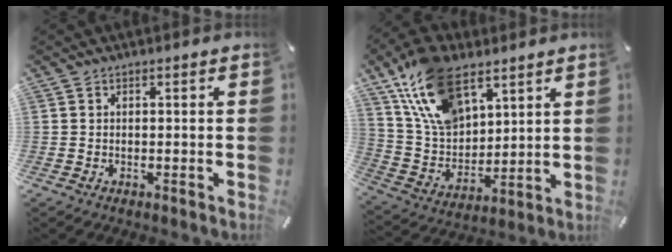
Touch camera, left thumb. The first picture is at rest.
{"total": 18.1, "force": [10.5, 10.8, 9.9], "torque": [-0.234, -0.044, 0.193]}